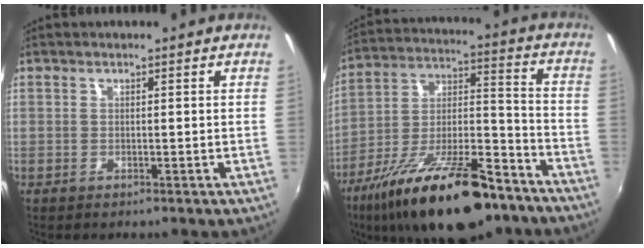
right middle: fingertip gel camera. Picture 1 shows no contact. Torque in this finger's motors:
{"motor_torque": [1.33, -0.81, 0.89, 0.21]}